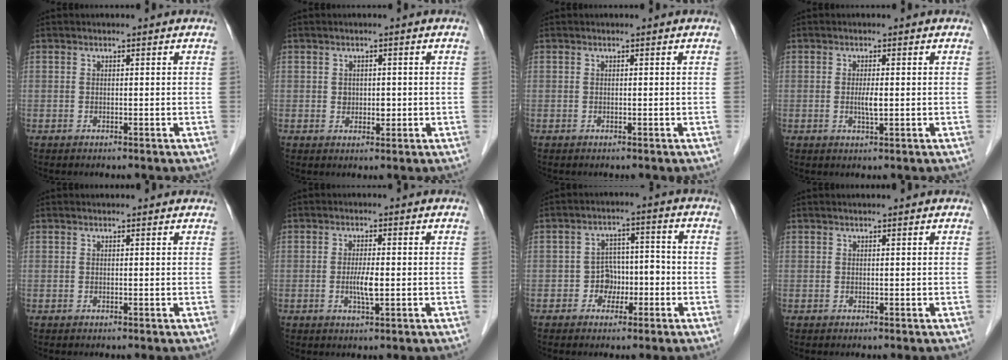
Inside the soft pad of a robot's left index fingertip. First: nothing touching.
{"total": 1.8, "force": [-0.2, 1.4, 1.1], "torque": [-0.018, -0.003, 0.001]}
{"total": 0.0}
{"total": 2.0, "force": [-0.3, 0.3, 1.9], "torque": [-0.041, -0.005, -0.005]}
{"total": 2.3, "force": [2.2, 0.5, 0.7], "torque": [-0.015, 0.021, 0.024]}
{"total": 3.1, "force": [-0.7, 0.4, 3.0], "torque": [-0.063, -0.008, -0.012]}
{"total": 4.5, "force": [-2.0, 3.6, 1.9], "torque": [-0.027, 0.019, -0.033]}
{"total": 1.2, "force": [1.1, -0.1, 0.6], "torque": [-0.006, 0.011, 0.019]}